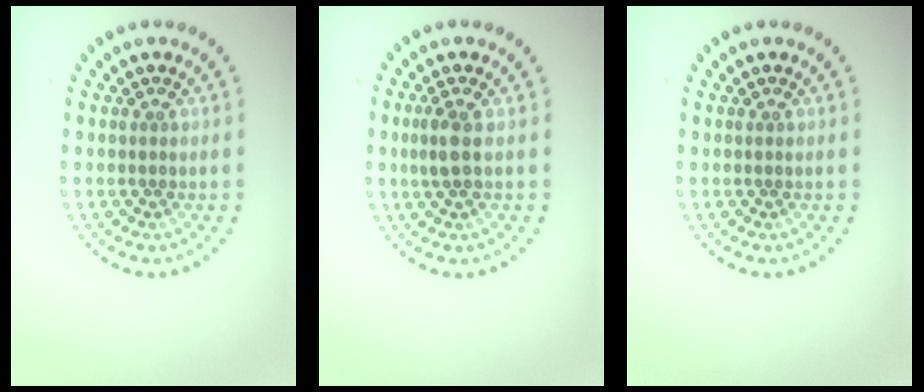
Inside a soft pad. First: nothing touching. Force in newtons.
{"total": 1.6, "press": 1.5, "slide": 0.5}
{"total": 0.0}